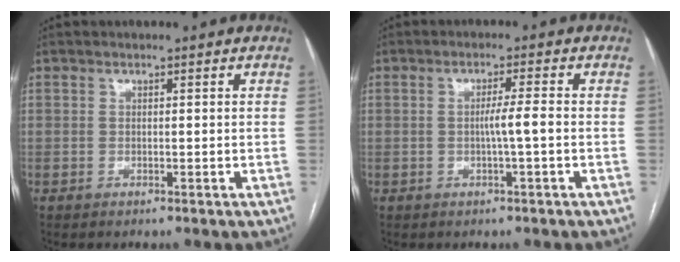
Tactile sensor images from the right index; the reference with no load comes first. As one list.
[{"total": 3.0, "force": [-0.5, -0.5, 3.0], "torque": [-0.047, 0.000, -0.009]}]